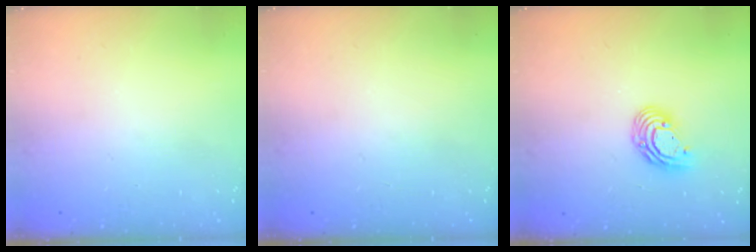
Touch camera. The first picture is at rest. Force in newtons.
{"total": 0.0}
{"total": 8.7, "press": 8.6, "slide": 1.3}